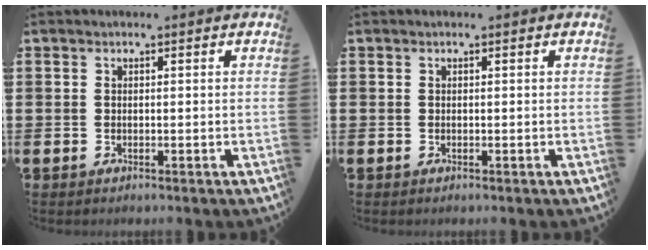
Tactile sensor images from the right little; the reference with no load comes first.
{"total": 0.0}